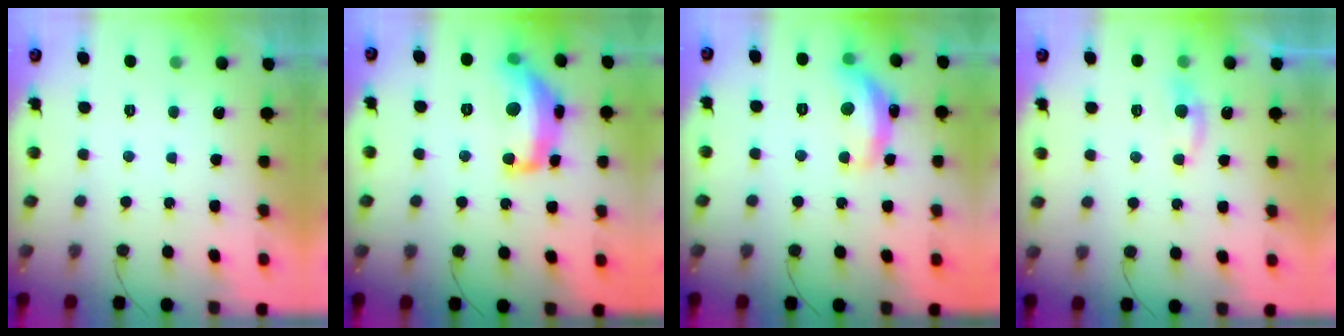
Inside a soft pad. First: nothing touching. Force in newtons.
{"total": 15.8, "press": 15.7, "slide": 1.0}
{"total": 13.4, "press": 13.3, "slide": 0.7}
{"total": 5.0, "press": 4.9, "slide": 0.4}